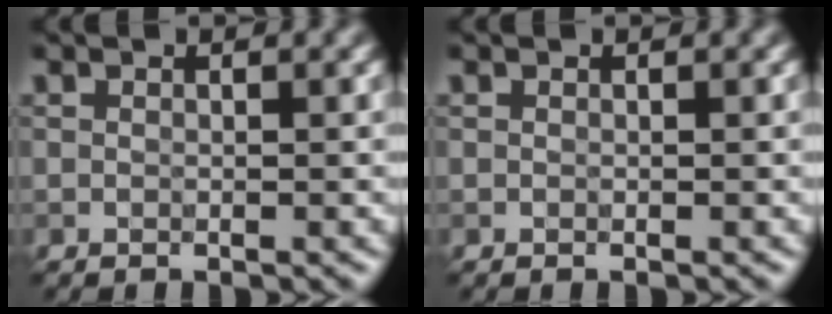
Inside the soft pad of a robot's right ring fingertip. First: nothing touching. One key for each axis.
{"total": 0.0}